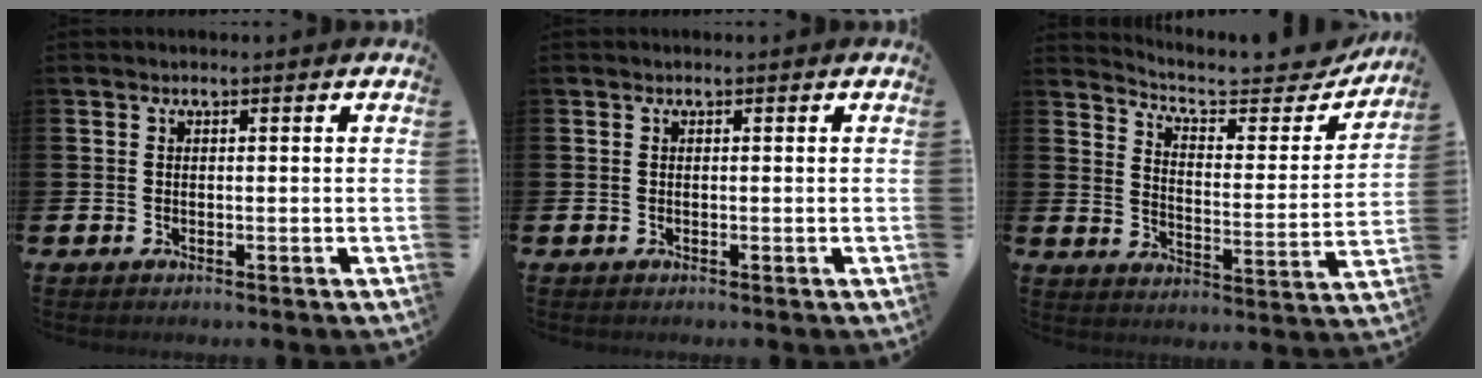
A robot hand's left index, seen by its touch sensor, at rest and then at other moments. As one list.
[{"total": 0.0}, {"total": 6.6, "force": [6.0, 1.7, 2.1], "torque": [-0.058, -0.049, 0.096]}]